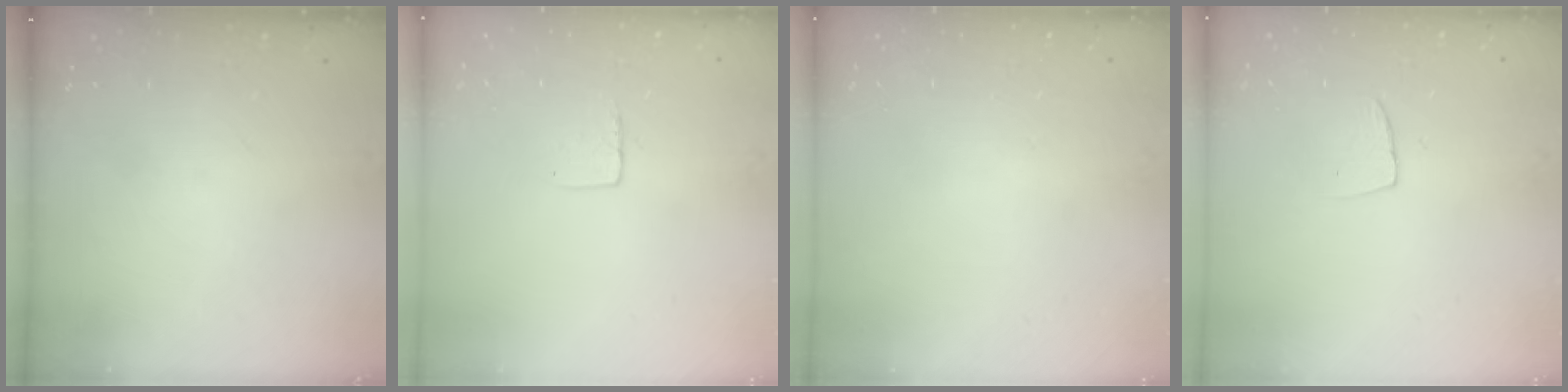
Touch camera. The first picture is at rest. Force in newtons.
{"total": 3.7, "press": 3.7, "slide": 0.3}
{"total": 0.0}
{"total": 4.9, "press": 4.8, "slide": 0.4}